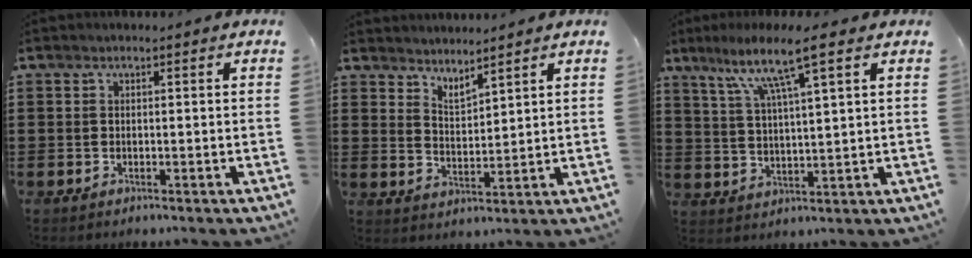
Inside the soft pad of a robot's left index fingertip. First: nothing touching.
{"total": 3.1, "force": [3.1, -0.1, 0.0], "torque": [-0.010, -0.012, 0.058]}
{"total": 9.2, "force": [5.9, 0.7, 7.0], "torque": [-0.151, -0.014, 0.100]}